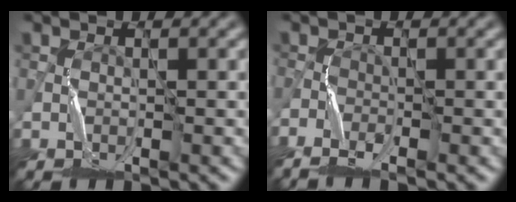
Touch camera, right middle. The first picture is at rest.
{"total": 2.2, "force": [-1.9, 0.4, 0.9], "torque": [-0.021, -0.010, -0.044]}